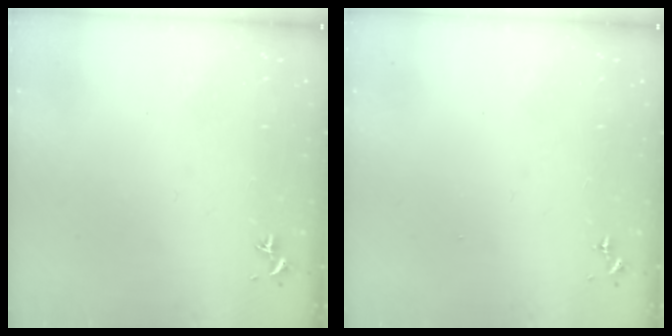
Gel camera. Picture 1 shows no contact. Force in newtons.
{"total": 0.0}